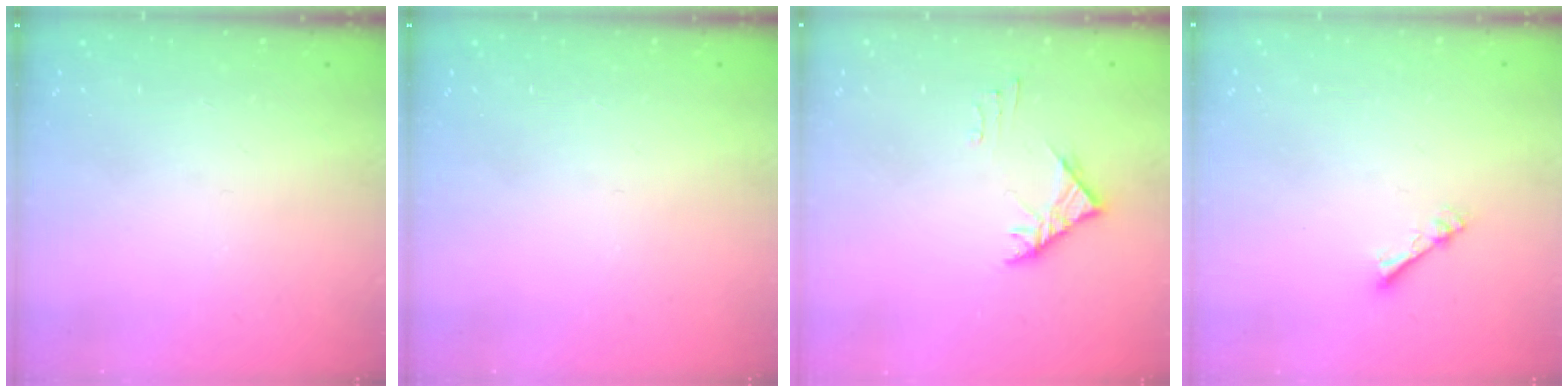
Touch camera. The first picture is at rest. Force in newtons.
{"total": 0.0}
{"total": 3.3, "press": 3.2, "slide": 0.8}
{"total": 2.3, "press": 2.2, "slide": 0.4}